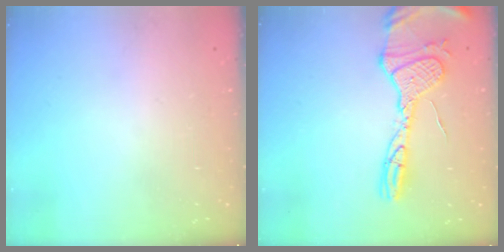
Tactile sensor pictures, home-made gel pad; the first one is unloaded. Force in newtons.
{"total": 17.0, "press": 17.0, "slide": 1.6}